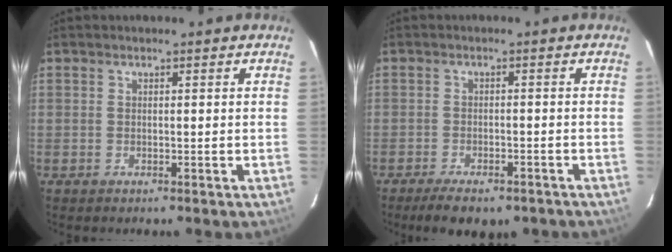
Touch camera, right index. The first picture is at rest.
{"total": 8.2, "force": [-6.2, 2.9, 4.4], "torque": [-0.097, -0.013, -0.087]}